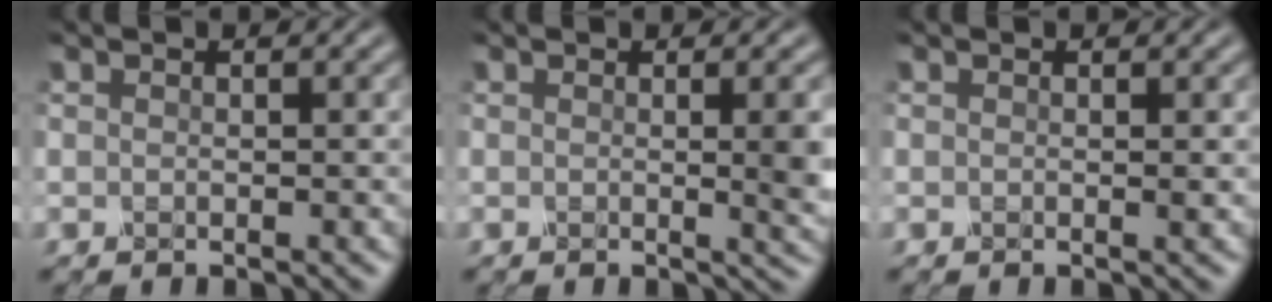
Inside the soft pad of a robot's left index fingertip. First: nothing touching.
{"total": 2.8, "force": [0.4, 0.7, 2.7], "torque": [-0.033, -0.004, 0.004]}
{"total": 0.0}